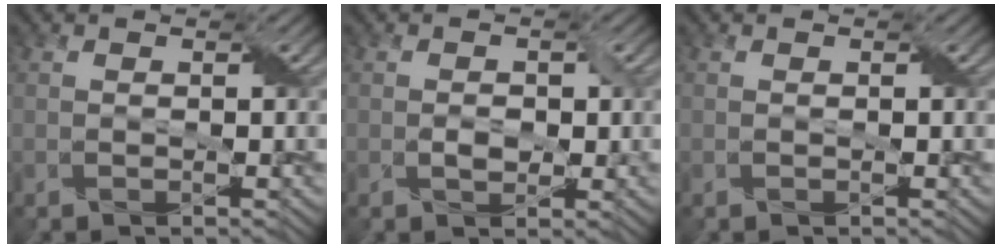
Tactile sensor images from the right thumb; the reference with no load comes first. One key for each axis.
{"total": 1.9, "fx": -0.2, "fy": 1.4, "fz": 1.3, "tx": -0.026, "ty": -0.004, "tz": -0.004}
{"total": 0.0}